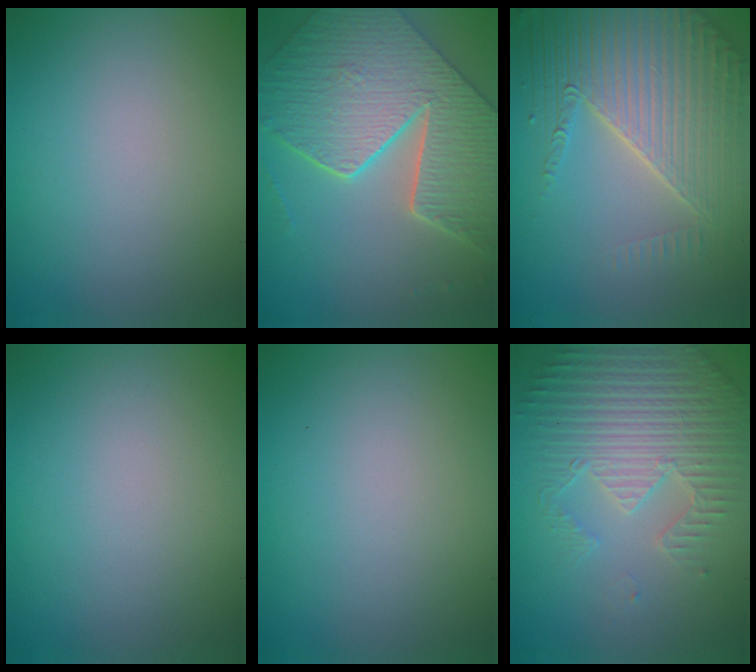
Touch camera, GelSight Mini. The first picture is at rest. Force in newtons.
{"total": 9.7, "press": 6.8, "slide": 7.0}
{"total": 7.2, "press": 5.5, "slide": 4.6}
{"total": 0.0}
{"total": 0.0}
{"total": 4.7, "press": 4.4, "slide": 1.6}